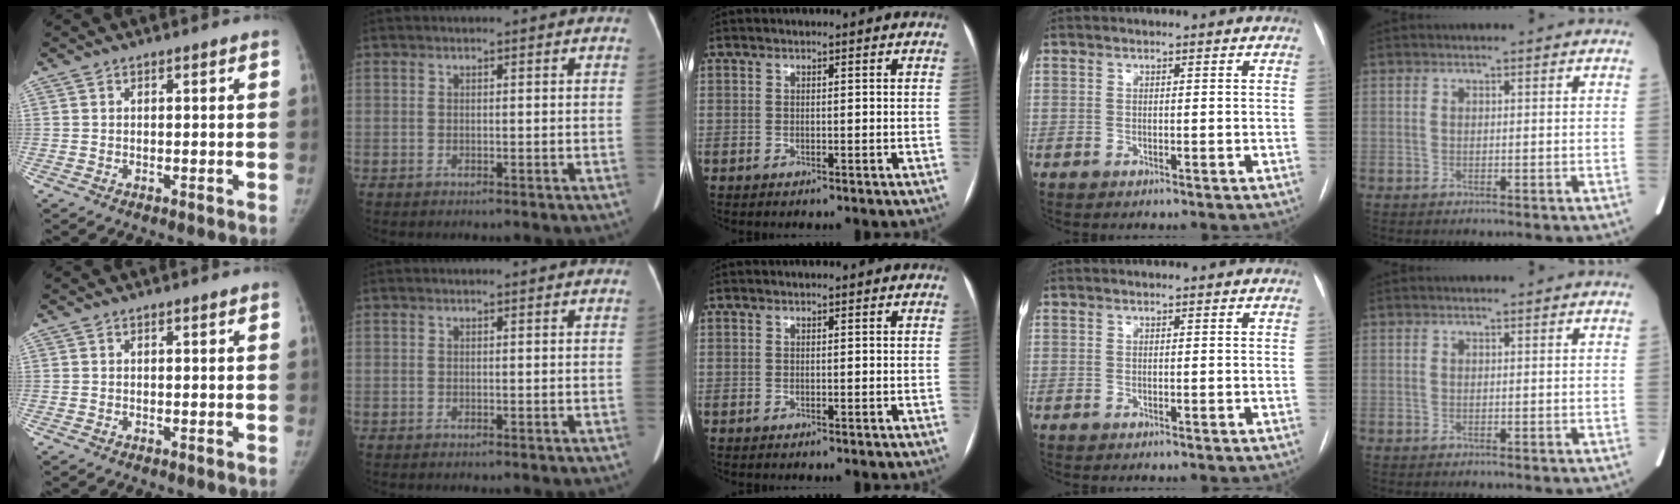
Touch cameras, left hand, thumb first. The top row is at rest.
{}